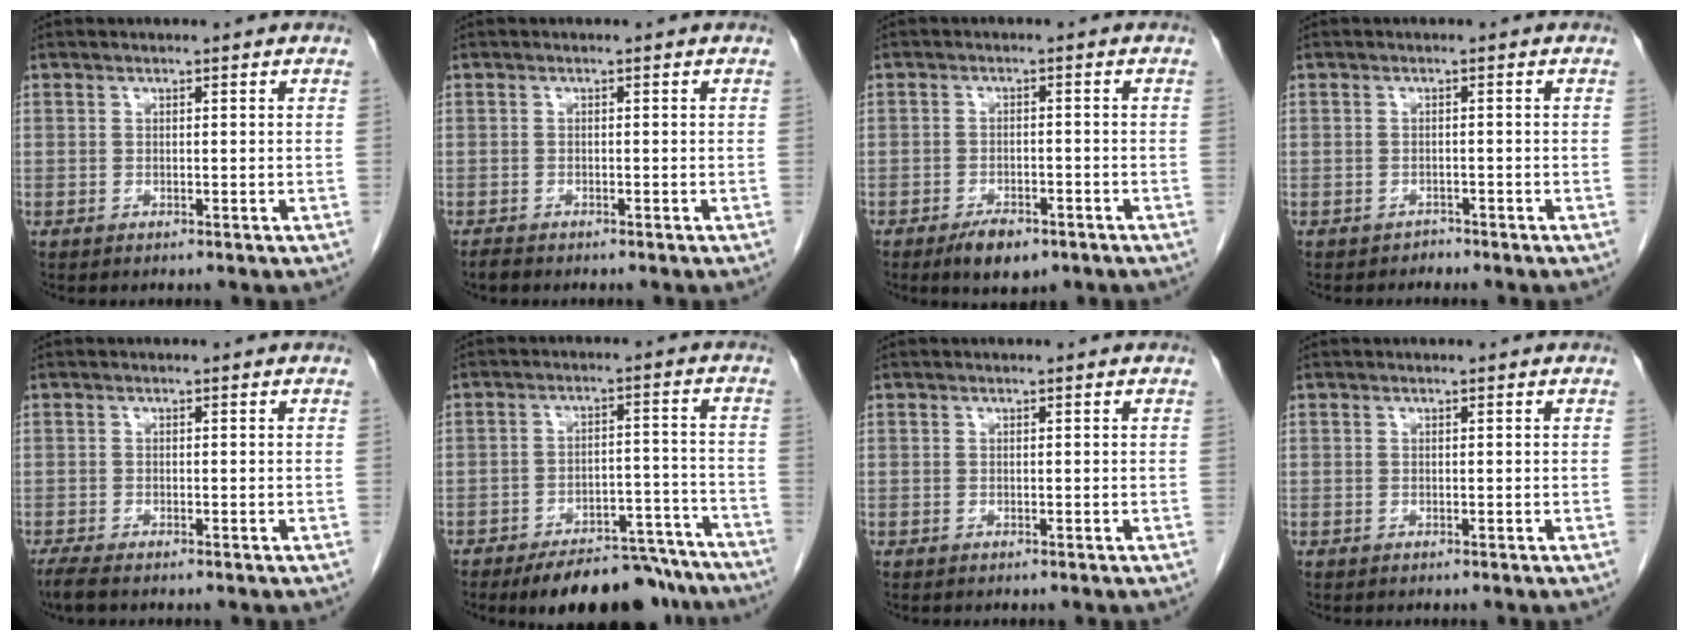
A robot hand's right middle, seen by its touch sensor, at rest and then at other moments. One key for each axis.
{"total": 1.1, "fx": -1.0, "fy": 0.3, "fz": 0.3, "tx": -0.016, "ty": -0.003, "tz": -0.017}
{"total": 5.0, "fx": -3.3, "fy": 2.0, "fz": 3.1, "tx": -0.053, "ty": -0.002, "tz": -0.048}
{"total": 1.0, "fx": -0.9, "fy": 0.4, "fz": -0.3, "tx": 0.002, "ty": -0.001, "tz": -0.017}
{"total": 2.5, "fx": -2.0, "fy": 0.4, "fz": 1.5, "tx": -0.035, "ty": -0.010, "tz": -0.033}
{"total": 16.3, "fx": -14.4, "fy": 5.0, "fz": 5.9, "tx": -0.044, "ty": 0.021, "tz": -0.196}
{"total": 0.0}
{"total": 0.0}